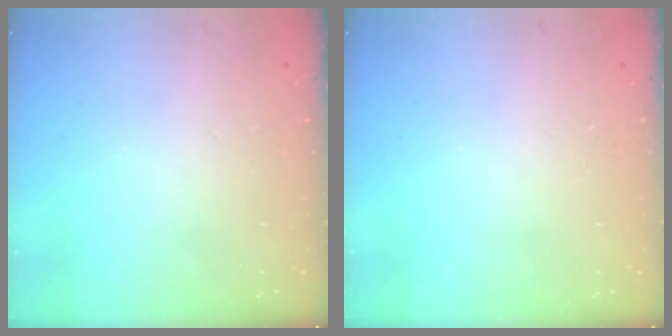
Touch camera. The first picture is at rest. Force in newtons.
{"total": 0.0}